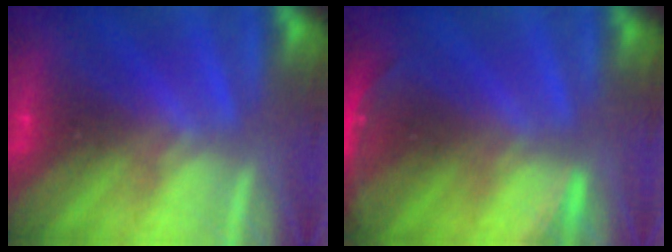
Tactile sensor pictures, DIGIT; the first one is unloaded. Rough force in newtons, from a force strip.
{"total": 2.8}